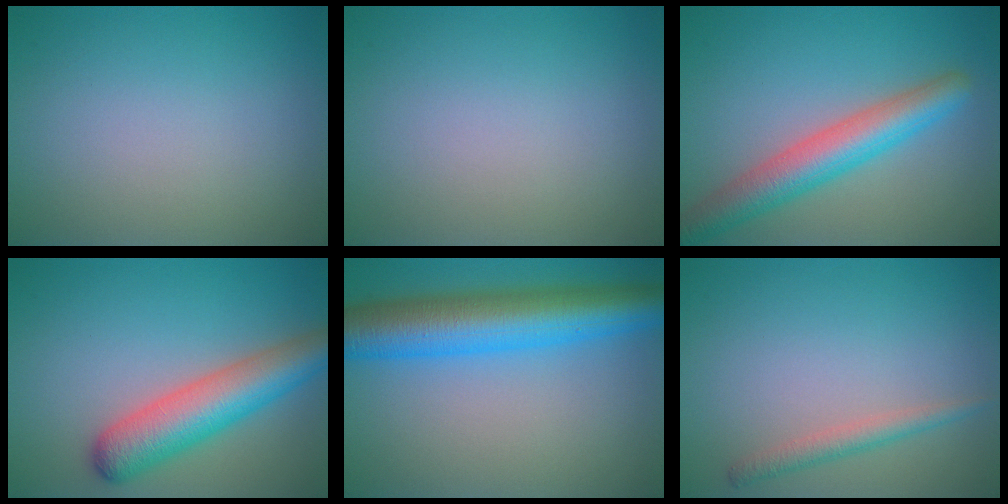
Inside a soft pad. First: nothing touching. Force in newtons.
{"total": 0.0}
{"total": 5.8, "press": 5.8, "slide": 0.2}
{"total": 6.7, "press": 6.7, "slide": 0.2}
{"total": 9.3, "press": 9.3, "slide": 0.2}
{"total": 1.8, "press": 1.8, "slide": 0.1}